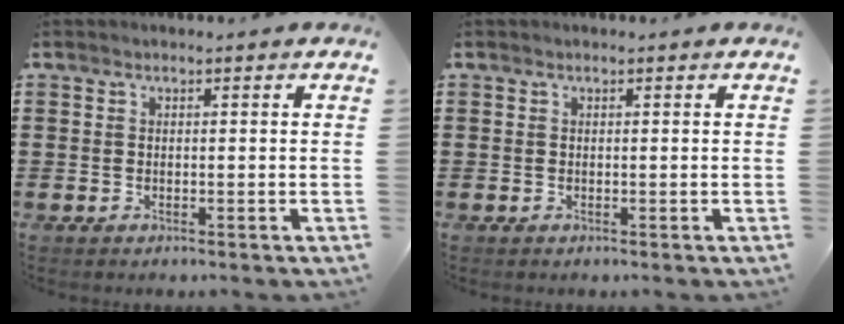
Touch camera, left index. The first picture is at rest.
{"total": 0.0}